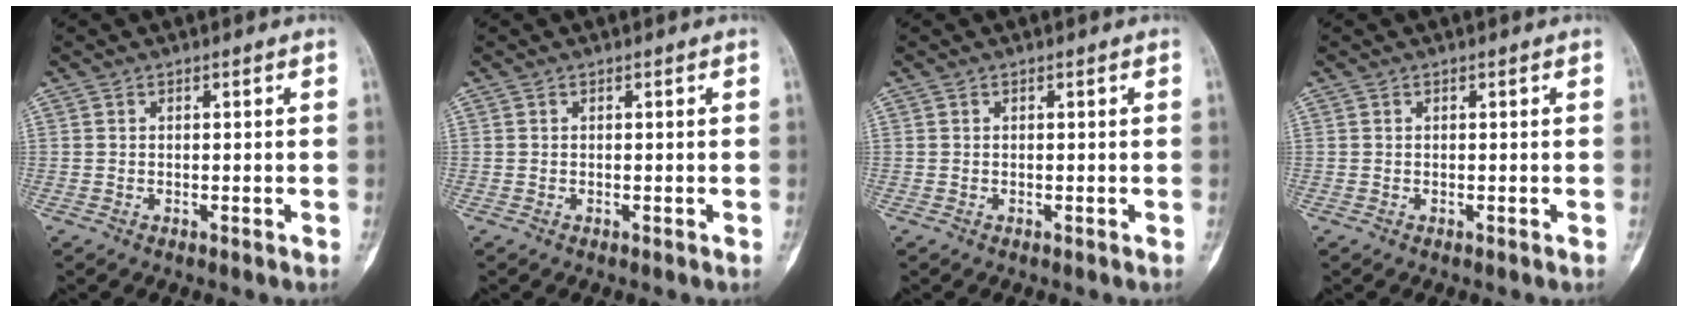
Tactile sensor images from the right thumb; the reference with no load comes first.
{"total": 0.0}
{"total": 0.0}
{"total": 0.0}